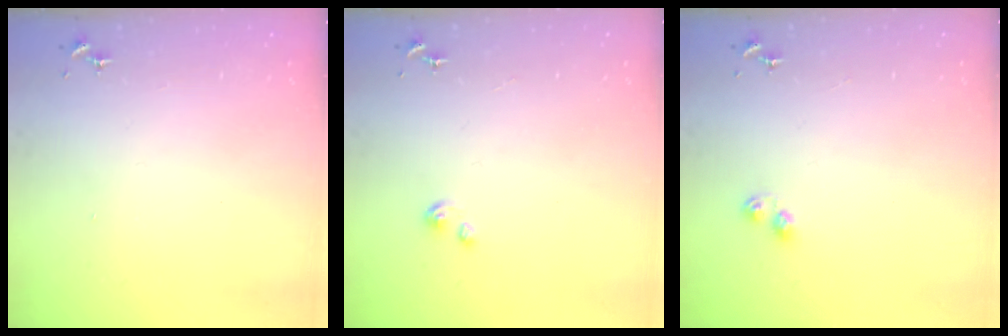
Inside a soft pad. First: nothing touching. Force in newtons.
{"total": 2.7, "press": 2.7, "slide": 0.3}
{"total": 3.2, "press": 3.2, "slide": 0.4}